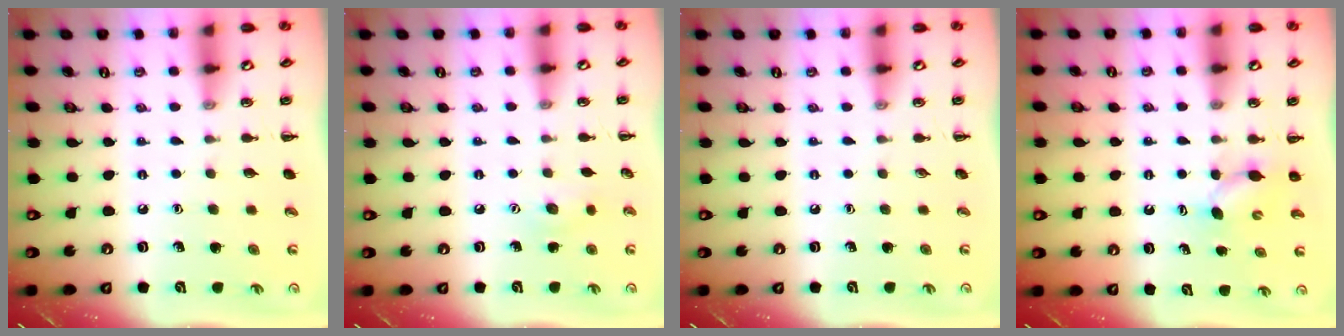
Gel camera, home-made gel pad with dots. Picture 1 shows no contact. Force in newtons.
{"total": 6.5, "press": 6.4, "slide": 1.1}
{"total": 0.0}
{"total": 3.9, "press": 3.7, "slide": 1.2}